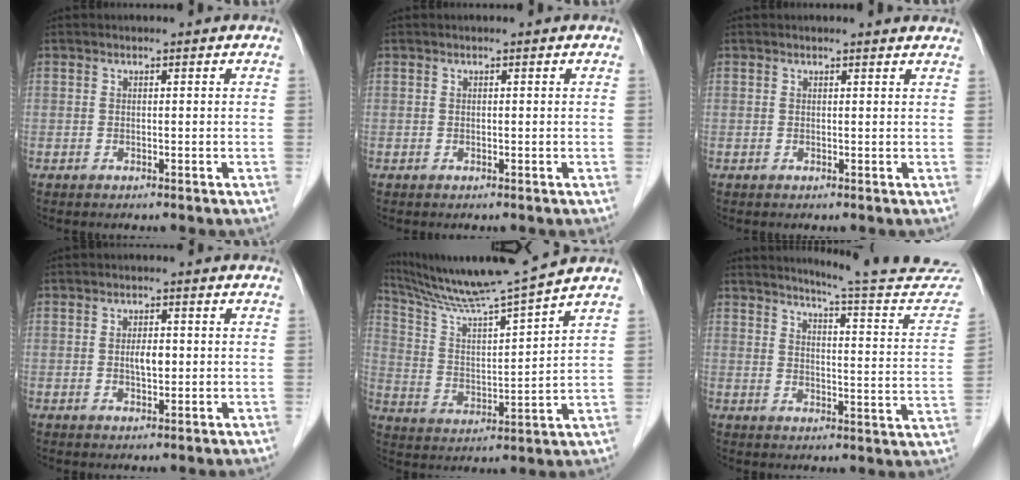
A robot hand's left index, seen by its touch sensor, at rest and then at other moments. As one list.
[{"total": 0.0}, {"total": 2.9, "force": [2.9, 0.3, 0.5], "torque": [-0.011, 0.001, 0.020]}, {"total": 2.5, "force": [0.0, 1.1, 2.3], "torque": [-0.043, 0.001, 0.001]}, {"total": 13.9, "force": [12.6, -2.9, 5.2], "torque": [-0.102, -0.018, 0.220]}, {"total": 19.7, "force": [18.8, 0.0, 5.8], "torque": [-0.078, -0.100, 0.216]}]